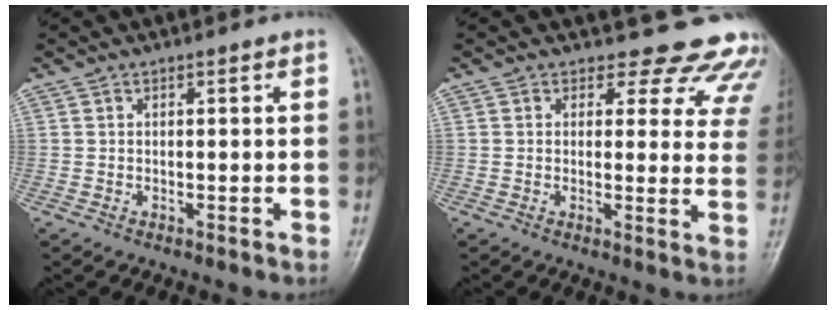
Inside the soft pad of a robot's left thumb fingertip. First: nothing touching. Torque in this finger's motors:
{"motor_torque": [0.40, 0.43, -0.03, -0.30, 0.02]}